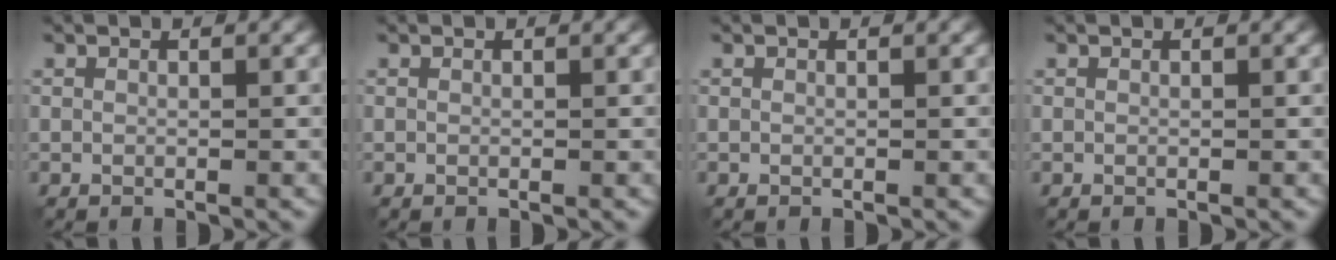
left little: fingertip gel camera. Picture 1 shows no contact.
{"total": 0.0}
{"total": 0.0}
{"total": 0.0}